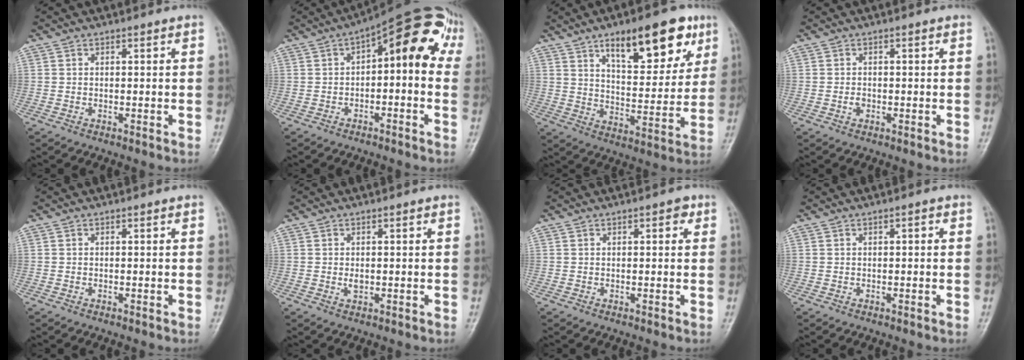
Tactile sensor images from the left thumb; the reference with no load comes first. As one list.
[{"total": 14.2, "force": [2.3, 6.1, 12.6], "torque": [-0.134, 0.050, 0.019]}, {"total": 17.7, "force": [9.7, 7.1, 12.9], "torque": [-0.140, -0.042, 0.149]}, {"total": 1.4, "force": [-0.4, 1.0, 0.9], "torque": [-0.013, 0.004, -0.008]}, {"total": 0.0}, {"total": 1.8, "force": [0.0, 1.0, 1.4], "torque": [-0.021, 0.000, 0.002]}, {"total": 2.1, "force": [0.9, 0.9, 1.6], "torque": [-0.016, 0.001, 0.009]}, {"total": 1.0, "force": [0.3, 0.4, 0.9], "torque": [-0.014, 0.003, 0.002]}]